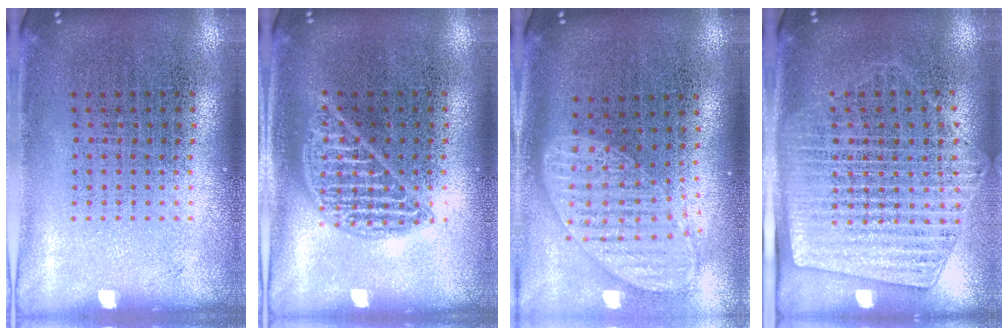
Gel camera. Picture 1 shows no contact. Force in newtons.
{"total": 1.1, "press": 1.0, "slide": 0.2}
{"total": 1.8, "press": 1.5, "slide": 1.0}
{"total": 1.8, "press": 1.5, "slide": 1.0}